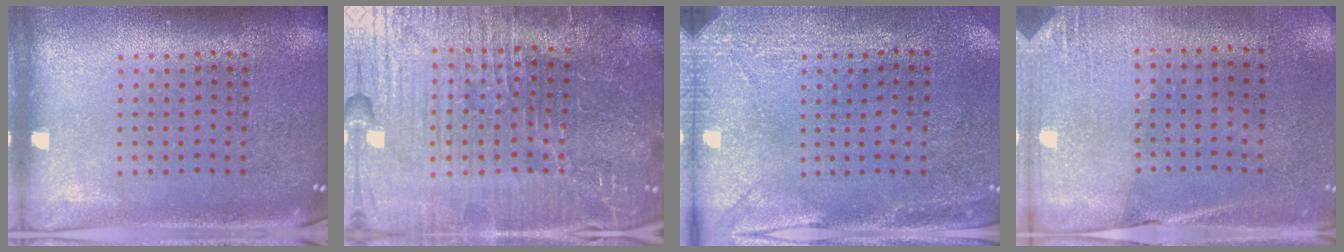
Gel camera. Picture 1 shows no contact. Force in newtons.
{"total": 7.4, "press": 6.6, "slide": 3.3}
{"total": 2.9, "press": 2.4, "slide": 1.6}
{"total": 2.7, "press": 2.4, "slide": 1.2}